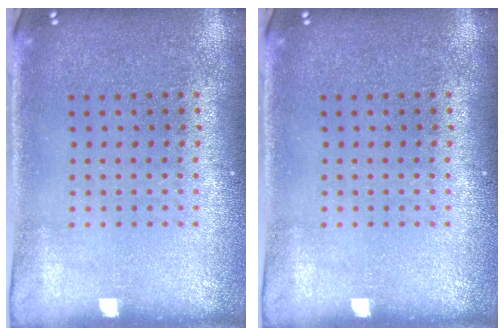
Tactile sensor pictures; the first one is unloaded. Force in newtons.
{"total": 0.0}